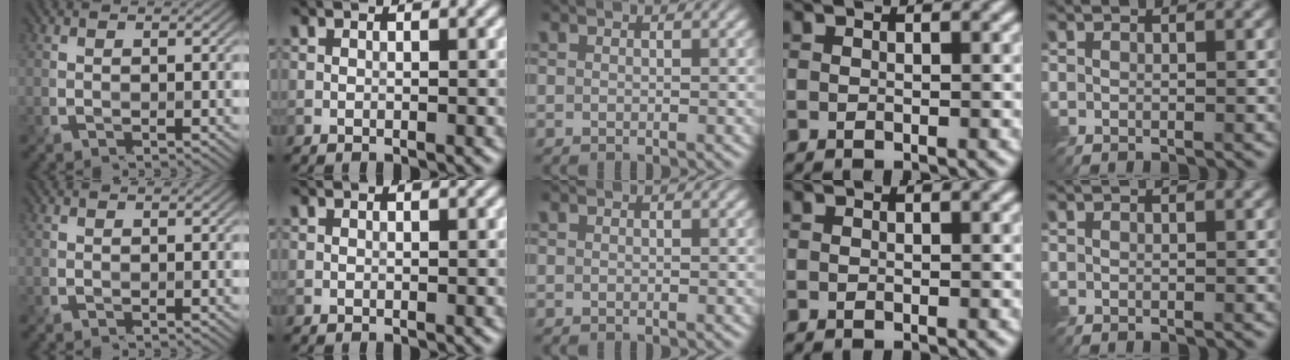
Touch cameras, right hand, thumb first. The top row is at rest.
{}